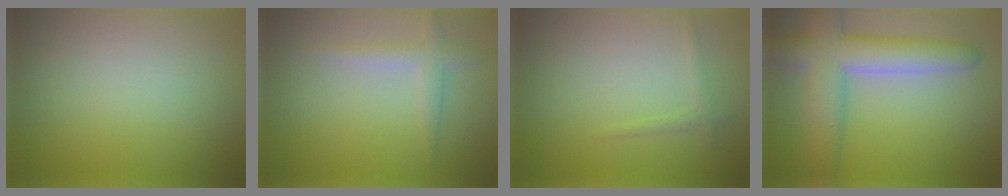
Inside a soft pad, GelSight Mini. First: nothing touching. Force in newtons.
{"total": 2.1, "press": 2.1, "slide": 0.1}
{"total": 0.9, "press": 0.9, "slide": 0.1}
{"total": 8.1, "press": 8.1, "slide": 0.7}